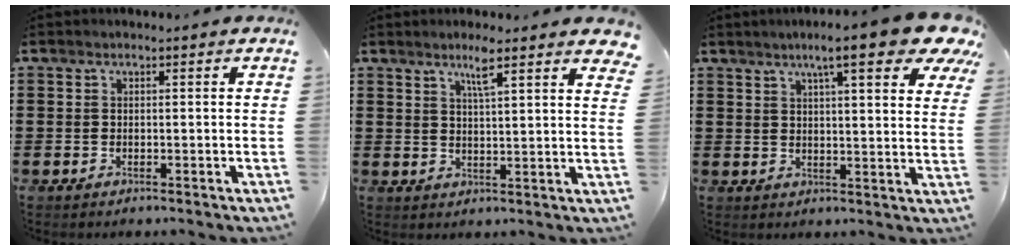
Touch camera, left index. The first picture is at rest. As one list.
[{"total": 4.1, "force": [3.1, 0.0, 2.6], "torque": [-0.042, -0.010, 0.050]}, {"total": 10.3, "force": [7.2, 1.4, 7.1], "torque": [-0.117, -0.020, 0.117]}]